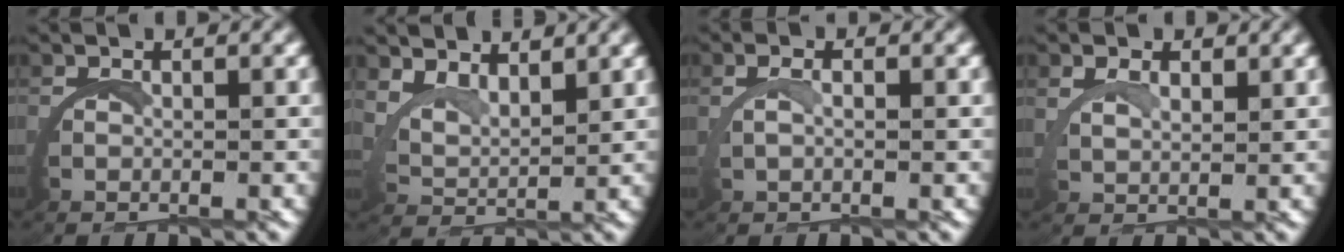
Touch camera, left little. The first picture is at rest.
{"total": 4.2, "force": [3.5, 1.8, 1.5], "torque": [-0.049, -0.005, 0.057]}
{"total": 1.2, "force": [0.5, -0.2, 1.0], "torque": [-0.029, 0.004, 0.011]}
{"total": 2.0, "force": [1.9, -0.1, 0.7], "torque": [-0.021, -0.003, 0.039]}